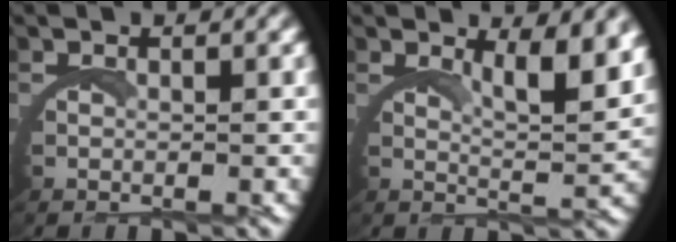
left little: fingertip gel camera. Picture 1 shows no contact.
{"total": 4.6, "force": [3.1, 0.3, 3.4], "torque": [-0.055, -0.012, 0.047]}